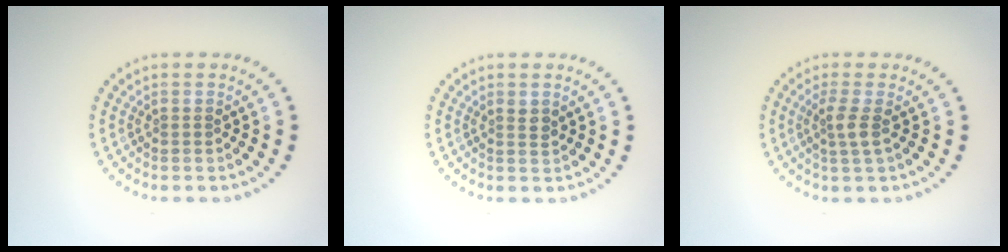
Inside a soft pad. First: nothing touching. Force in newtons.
{"total": 0.9, "press": 0.8, "slide": 0.4}
{"total": 1.9, "press": 1.4, "slide": 1.2}